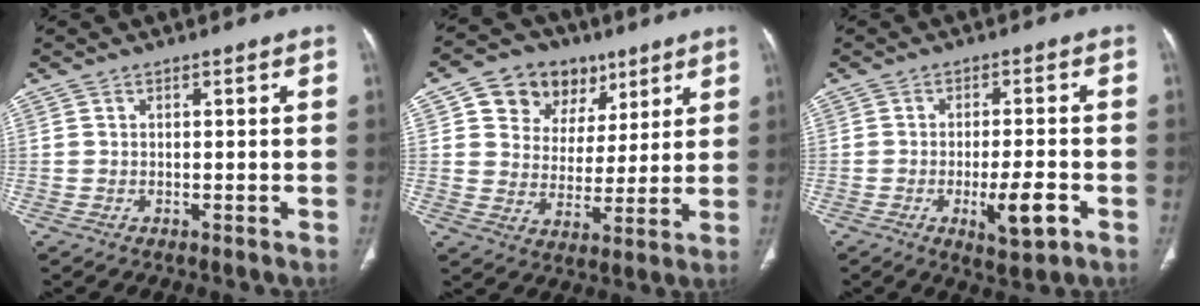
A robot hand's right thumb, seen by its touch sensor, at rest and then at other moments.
{"total": 13.4, "force": [6.8, 10.4, 5.2], "torque": [-0.046, -0.014, 0.111]}
{"total": 7.2, "force": [-2.7, 2.0, 6.3], "torque": [-0.097, 0.003, -0.038]}